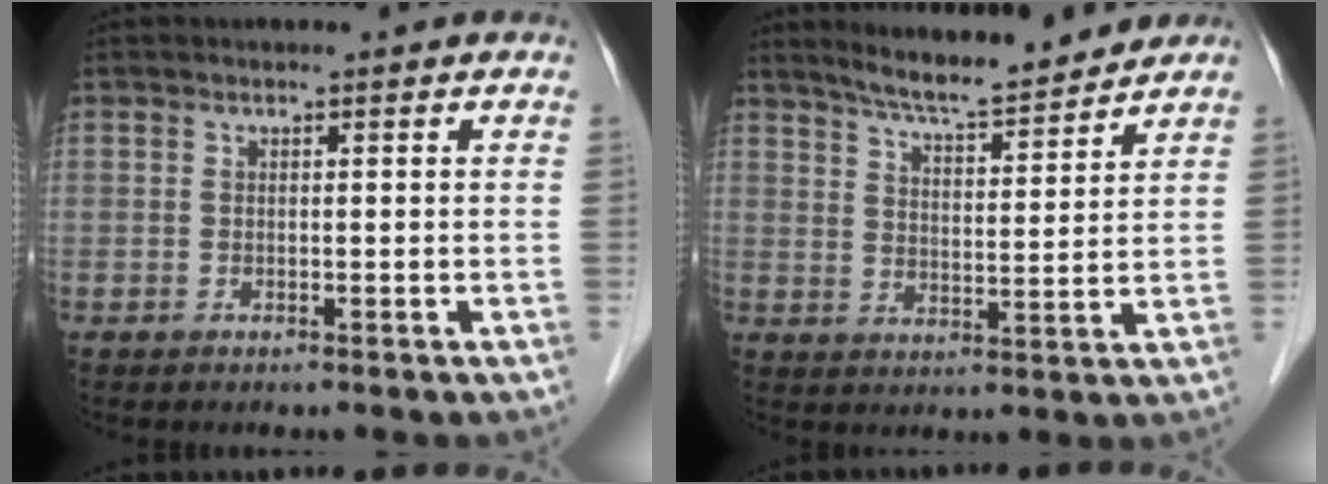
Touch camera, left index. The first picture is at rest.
{"total": 9.2, "force": [8.6, 0.6, 3.3], "torque": [-0.061, 0.005, 0.138]}